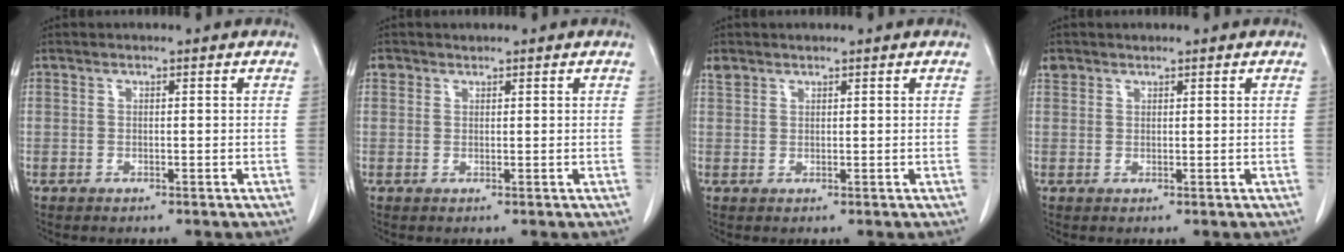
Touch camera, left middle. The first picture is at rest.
{"total": 1.0, "force": [0.8, 0.6, 0.0], "torque": [0.001, 0.006, 0.012]}
{"total": 1.4, "force": [1.2, 0.6, 0.1], "torque": [-0.005, 0.008, 0.025]}
{"total": 1.3, "force": [1.1, 0.7, 0.0], "torque": [0.002, 0.007, 0.018]}